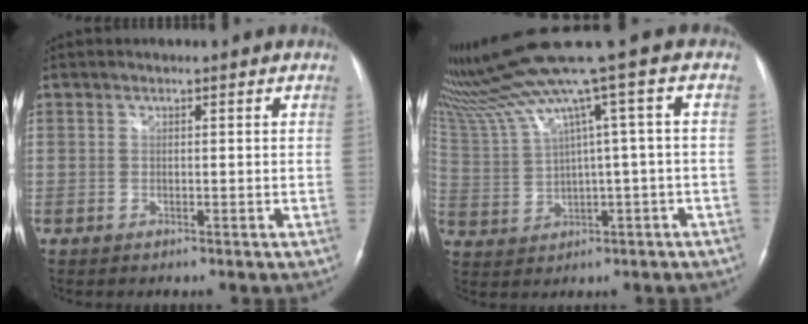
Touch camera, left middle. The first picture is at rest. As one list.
[{"total": 9.9, "force": [6.1, -1.8, 7.6], "torque": [-0.147, 0.025, 0.122]}]